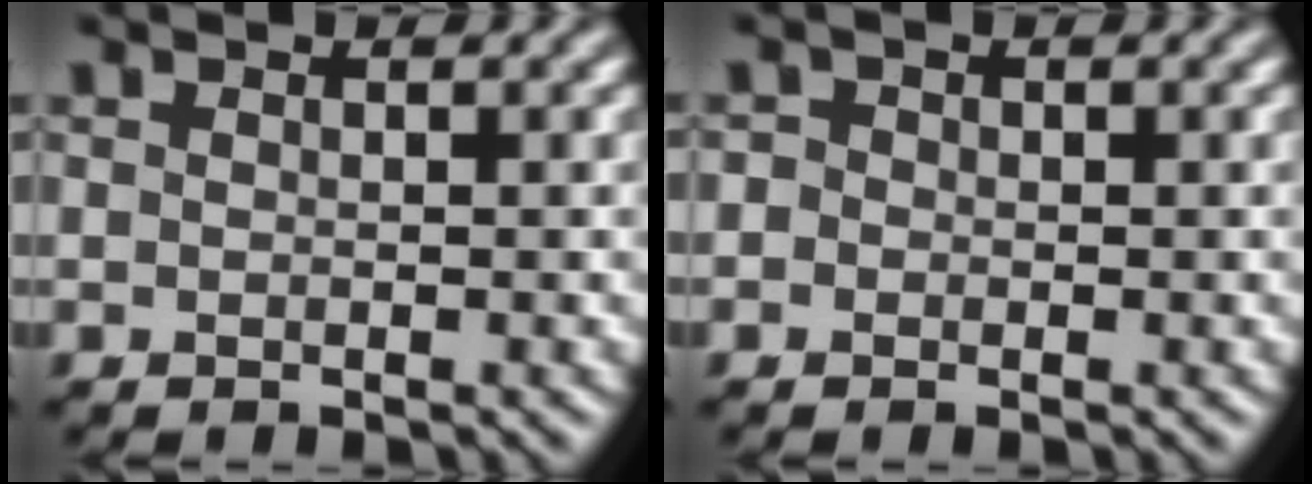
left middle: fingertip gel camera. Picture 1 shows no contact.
{"total": 1.0, "force": [0.0, 0.9, 0.3], "torque": [-0.002, -0.001, -0.014]}